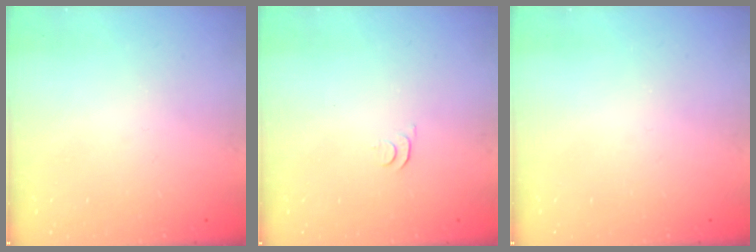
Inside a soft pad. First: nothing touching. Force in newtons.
{"total": 3.3, "press": 3.2, "slide": 0.4}
{"total": 0.0}